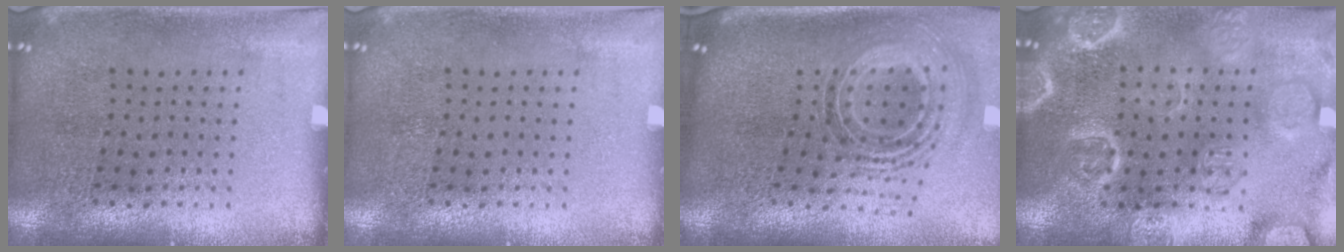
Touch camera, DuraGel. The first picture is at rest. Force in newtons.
{"total": 0.0}
{"total": 1.8, "press": 1.3, "slide": 1.2}
{"total": 3.5, "press": 3.5, "slide": 0.4}